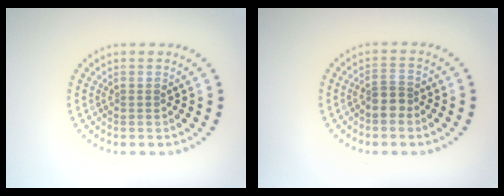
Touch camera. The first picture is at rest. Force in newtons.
{"total": 2.2, "press": 1.8, "slide": 1.2}